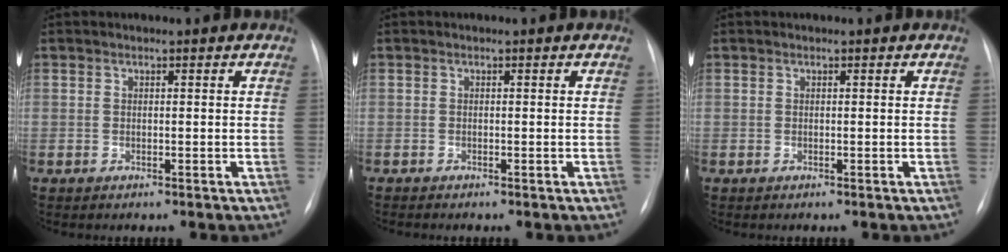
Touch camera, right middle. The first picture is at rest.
{"total": 0.0}
{"total": 0.0}